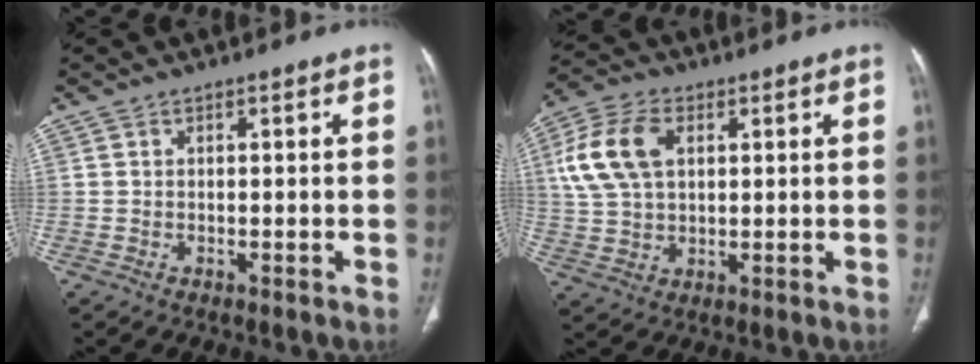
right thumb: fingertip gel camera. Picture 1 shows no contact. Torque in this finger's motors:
{"motor_torque": [-0.78, 1.08, 0.60, -0.09, 0.12]}